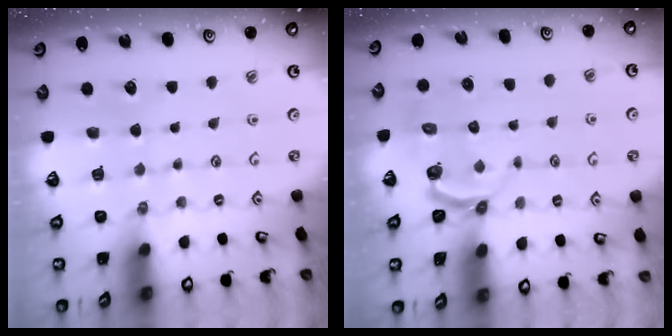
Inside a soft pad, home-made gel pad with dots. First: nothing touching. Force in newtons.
{"total": 3.9, "press": 2.8, "slide": 2.7}